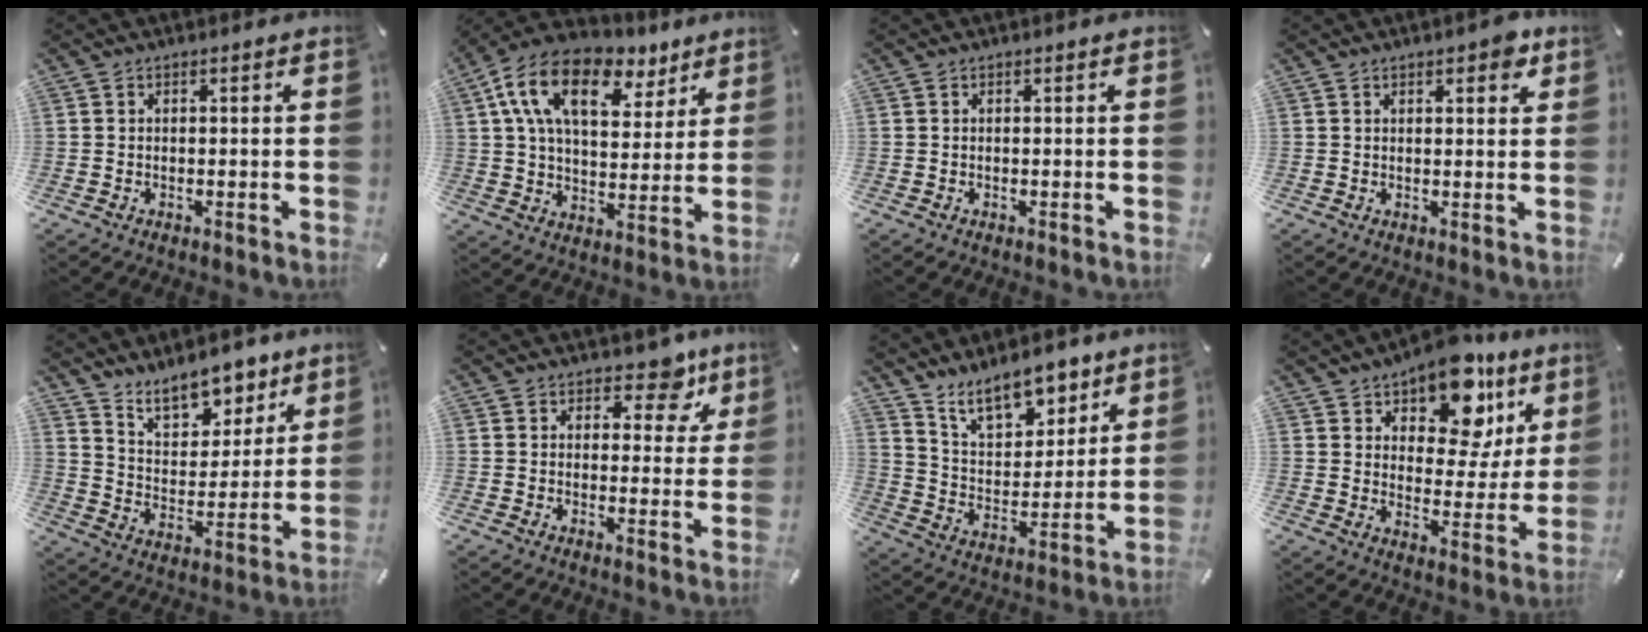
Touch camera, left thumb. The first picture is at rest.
{"total": 17.3, "force": [9.5, 9.9, 10.6], "torque": [-0.188, -0.036, 0.166]}
{"total": 0.0}
{"total": 3.5, "force": [2.0, 1.6, 2.4], "torque": [-0.028, -0.003, 0.030]}
{"total": 11.9, "force": [10.2, 5.4, 2.6], "torque": [-0.043, -0.087, 0.189]}
{"total": 8.2, "force": [5.3, 4.6, 4.1], "torque": [-0.027, -0.041, 0.084]}
{"total": 12.4, "force": [10.5, 5.6, 3.7], "torque": [-0.066, -0.076, 0.197]}
{"total": 16.4, "force": [11.7, 8.5, 7.9], "torque": [-0.117, -0.085, 0.199]}